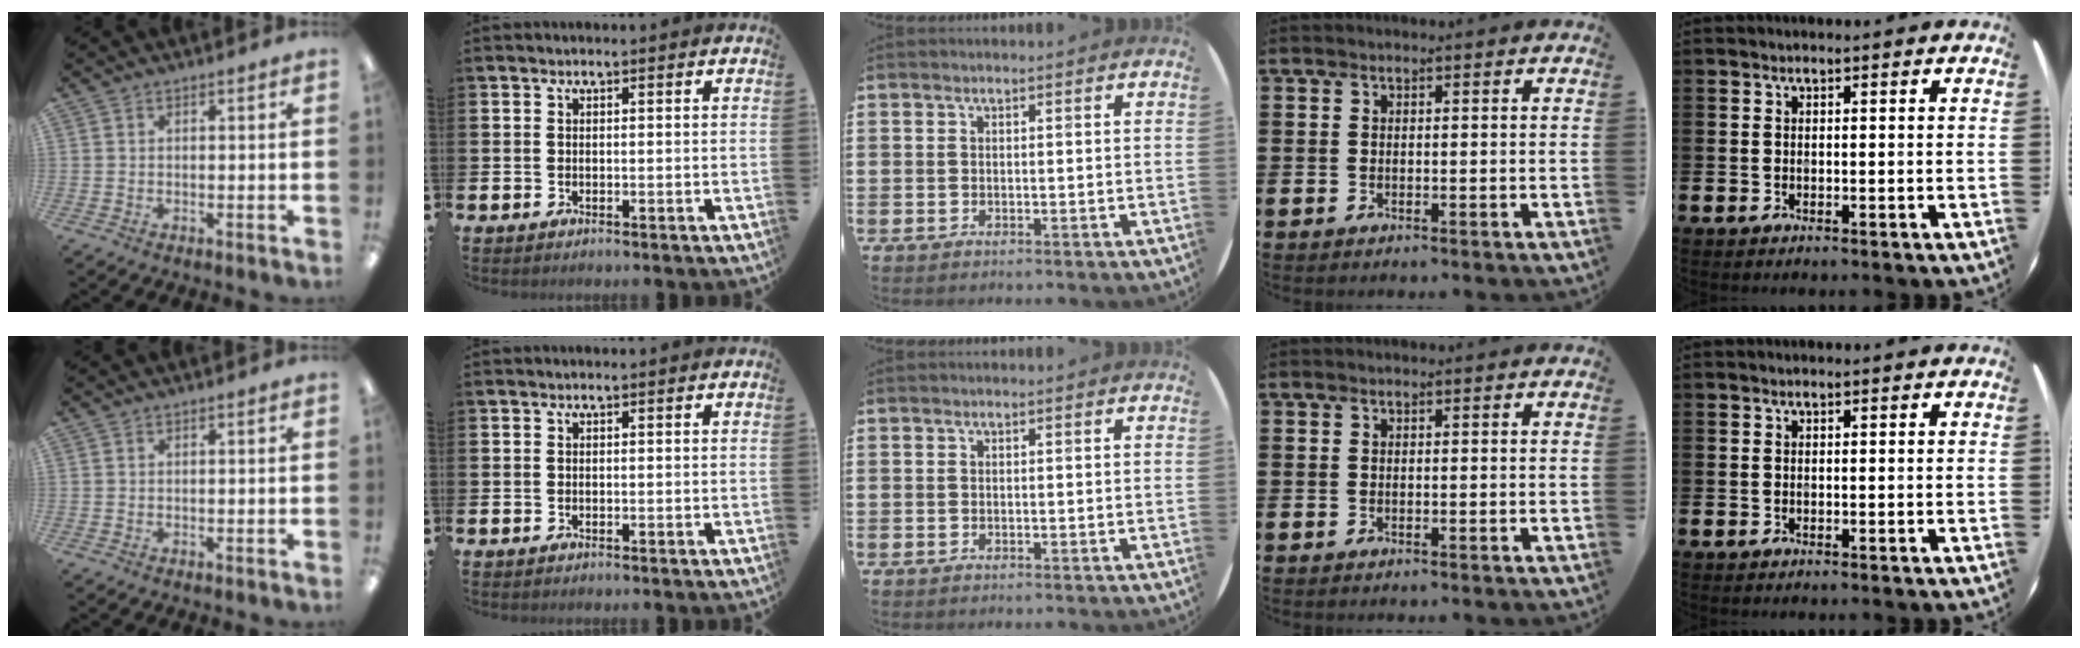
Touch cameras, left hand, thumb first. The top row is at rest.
{}